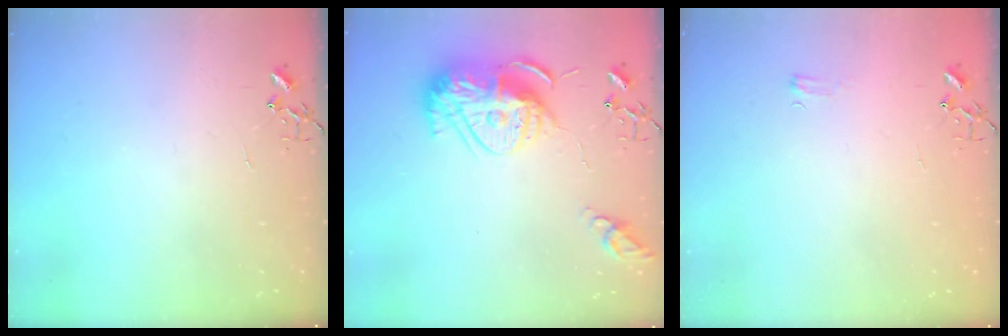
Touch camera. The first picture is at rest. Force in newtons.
{"total": 15.2, "press": 15.1, "slide": 1.4}
{"total": 3.9, "press": 3.8, "slide": 0.5}